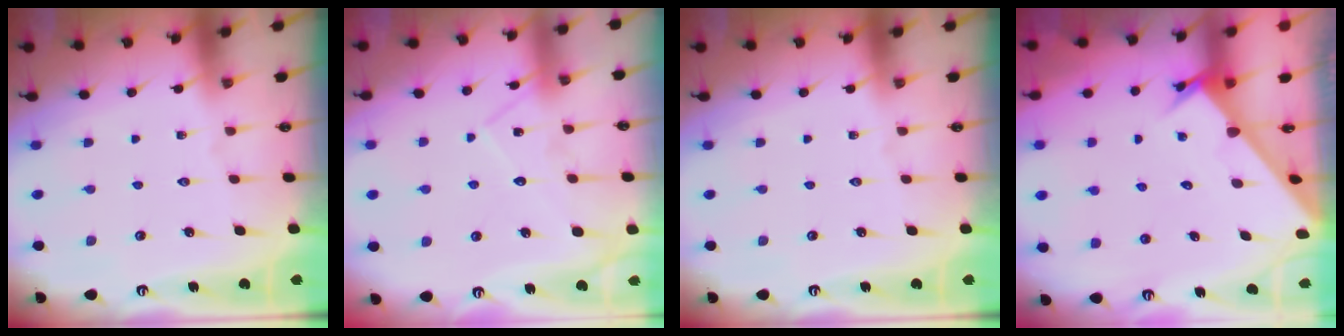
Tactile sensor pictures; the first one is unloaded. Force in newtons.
{"total": 11.5, "press": 11.5, "slide": 0.7}
{"total": 0.0}
{"total": 2.7, "press": 2.7, "slide": 0.1}